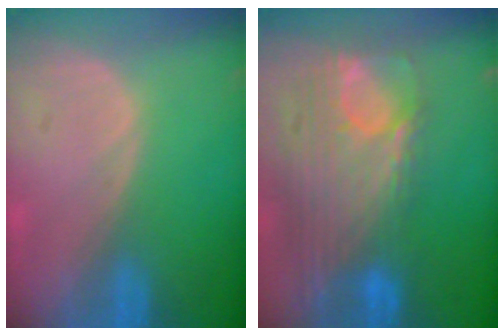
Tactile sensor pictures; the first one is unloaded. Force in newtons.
{"total": 12.3, "press": 10.3, "slide": 6.6}